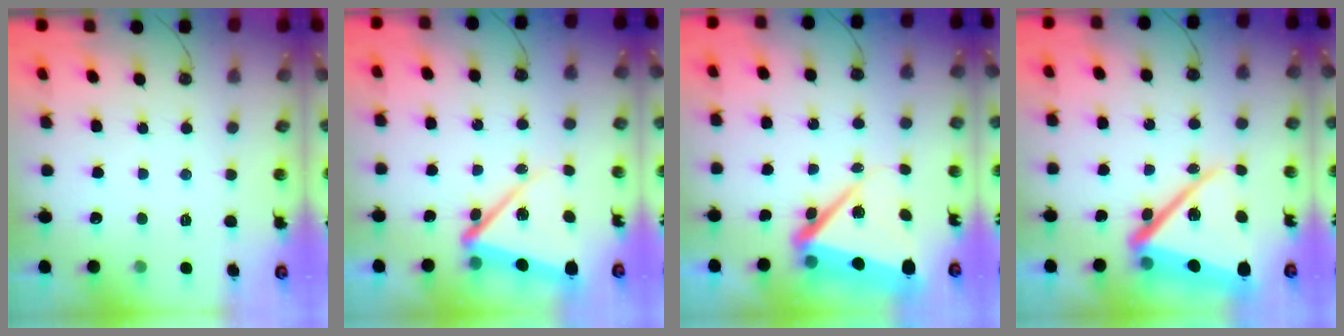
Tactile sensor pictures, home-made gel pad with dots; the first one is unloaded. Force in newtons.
{"total": 11.4, "press": 11.3, "slide": 1.7}
{"total": 10.3, "press": 10.2, "slide": 1.3}
{"total": 20.4, "press": 20.3, "slide": 1.5}